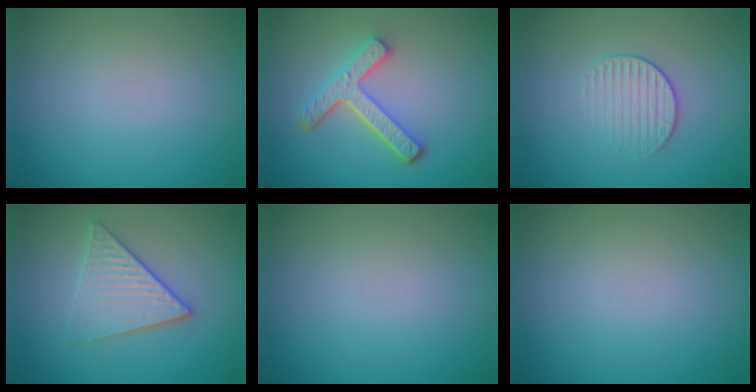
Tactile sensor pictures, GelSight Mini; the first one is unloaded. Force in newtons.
{"total": 4.3, "press": 3.3, "slide": 2.8}
{"total": 1.7, "press": 1.1, "slide": 1.3}
{"total": 3.5, "press": 3.1, "slide": 1.7}
{"total": 0.0}
{"total": 0.0}